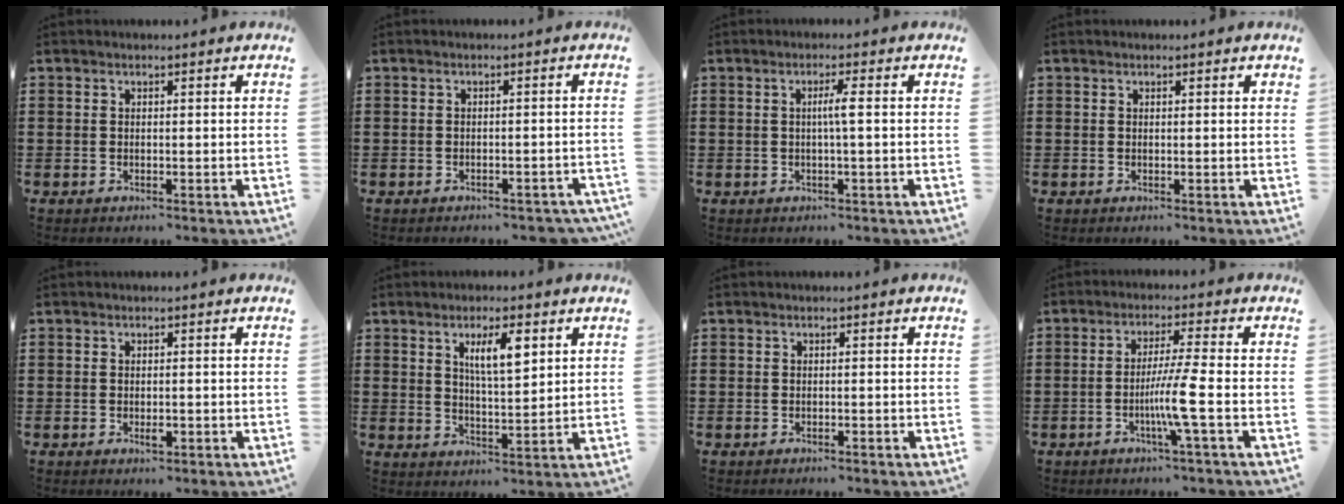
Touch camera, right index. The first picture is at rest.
{"total": 1.5, "force": [-1.4, 0.2, 0.4], "torque": [-0.012, -0.003, -0.029]}
{"total": 2.6, "force": [0.0, -0.2, 2.6], "torque": [-0.048, -0.003, -0.005]}
{"total": 0.0}
{"total": 1.5, "force": [-0.5, 0.6, 1.3], "torque": [-0.024, -0.001, -0.008]}
{"total": 6.0, "force": [2.6, 1.7, 5.2], "torque": [-0.093, 0.001, 0.038]}
{"total": 0.0}
{"total": 6.4, "force": [-2.0, -0.8, 6.1], "torque": [-0.110, -0.014, -0.040]}